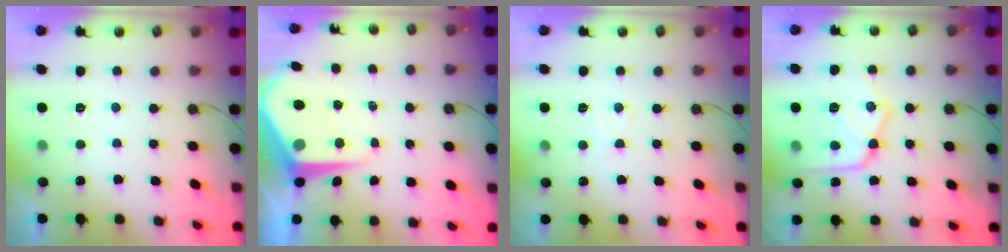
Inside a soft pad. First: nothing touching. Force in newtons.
{"total": 10.5, "press": 10.4, "slide": 1.0}
{"total": 4.6, "press": 4.6, "slide": 0.7}
{"total": 20.9, "press": 20.8, "slide": 2.2}